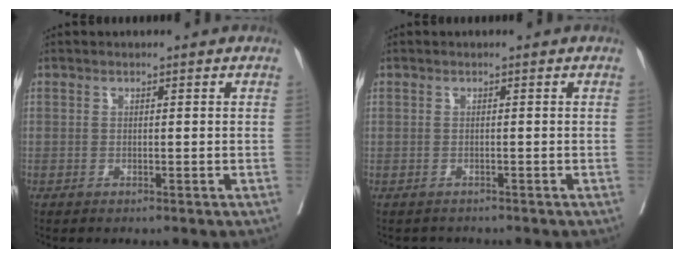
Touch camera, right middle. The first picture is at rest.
{"total": 1.4, "force": [-1.1, 0.8, -0.4], "torque": [-0.006, -0.001, -0.019]}